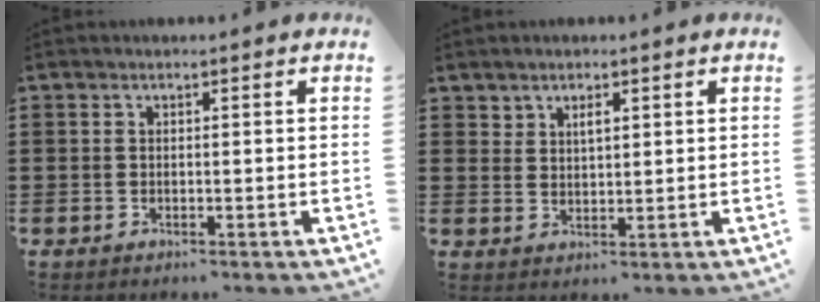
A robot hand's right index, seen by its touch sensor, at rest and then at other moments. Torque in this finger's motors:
{"motor_torque": [-0.37, 0.56, 0.03, 0.00]}